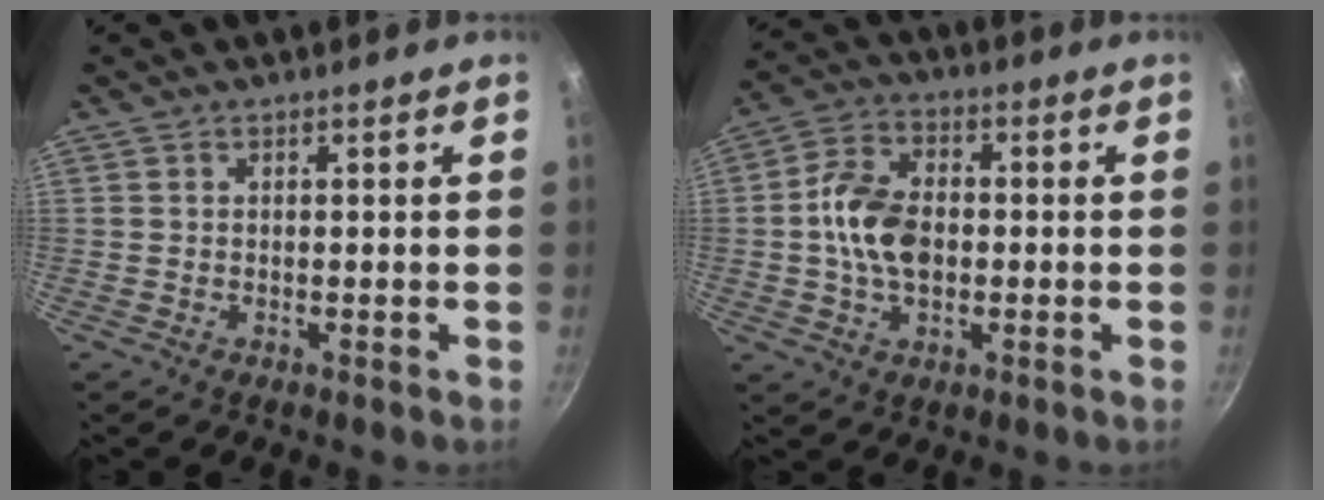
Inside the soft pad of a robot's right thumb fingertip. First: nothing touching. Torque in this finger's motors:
{"motor_torque": [0.09, 0.11, 0.88, 0.59, 0.09]}